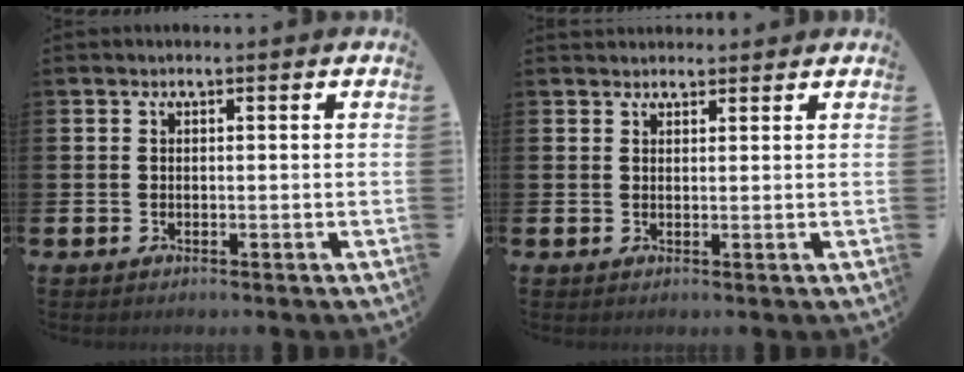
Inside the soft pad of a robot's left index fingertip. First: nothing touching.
{"total": 1.7, "force": [1.6, 0.5, -0.1], "torque": [0.009, -0.002, 0.027]}